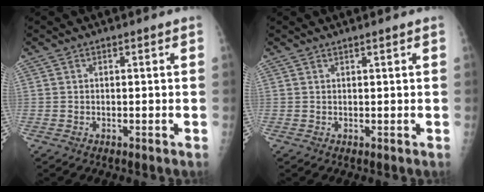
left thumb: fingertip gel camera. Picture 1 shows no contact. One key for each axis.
{"total": 0.6, "fx": 0.5, "fy": -0.1, "fz": 0.4, "tx": -0.011, "ty": -0.003, "tz": 0.012}